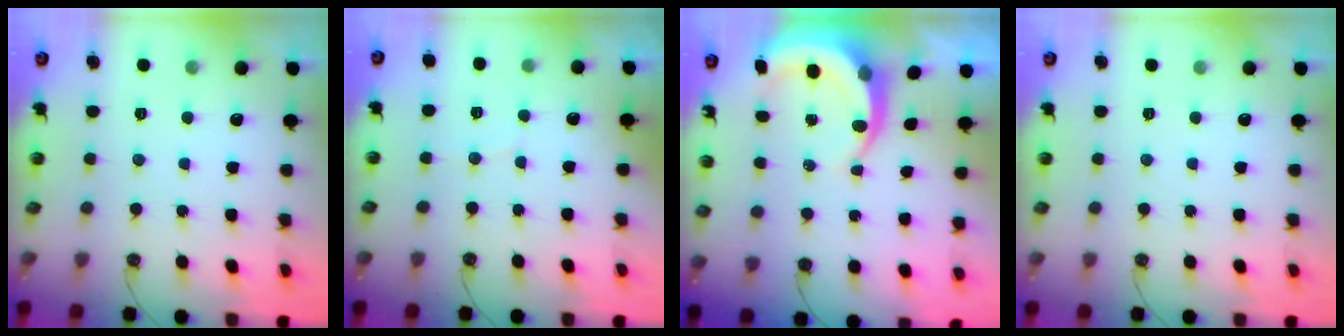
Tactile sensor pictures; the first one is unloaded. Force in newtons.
{"total": 2.0, "press": 1.8, "slide": 1.0}
{"total": 7.1, "press": 7.0, "slide": 1.1}
{"total": 0.0}